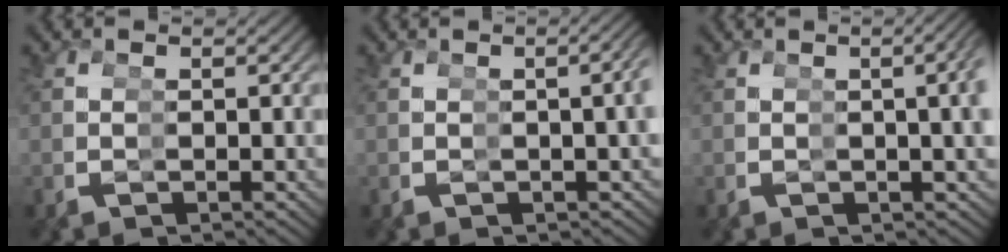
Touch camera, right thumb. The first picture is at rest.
{"total": 3.2, "force": [0.1, 0.5, 3.1], "torque": [-0.031, 0.014, 0.001]}
{"total": 4.5, "force": [0.7, 1.2, 4.3], "torque": [-0.038, 0.021, 0.003]}